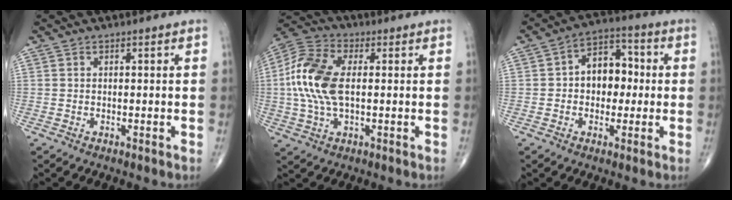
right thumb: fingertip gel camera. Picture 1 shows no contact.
{"total": 13.5, "force": [0.7, 7.3, 11.4], "torque": [-0.255, 0.017, 0.008]}
{"total": 9.5, "force": [0.3, 6.8, 6.6], "torque": [-0.059, 0.024, -0.006]}